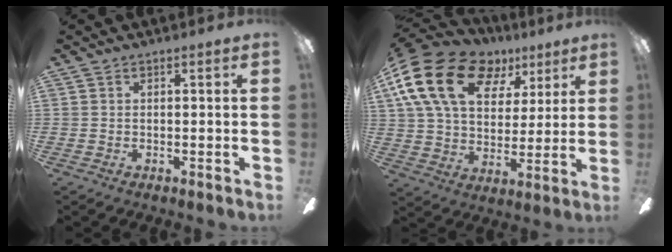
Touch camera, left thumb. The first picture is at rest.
{"total": 22.4, "force": [10.4, 14.4, 13.6], "torque": [-0.267, -0.031, 0.184]}